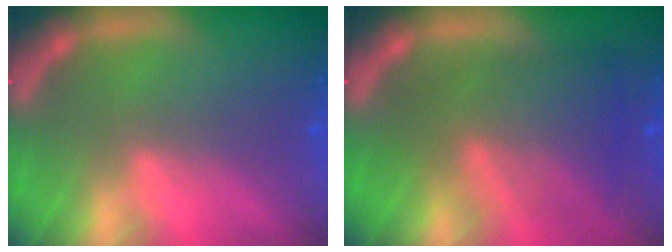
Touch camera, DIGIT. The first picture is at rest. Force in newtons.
{"total": 7.6}